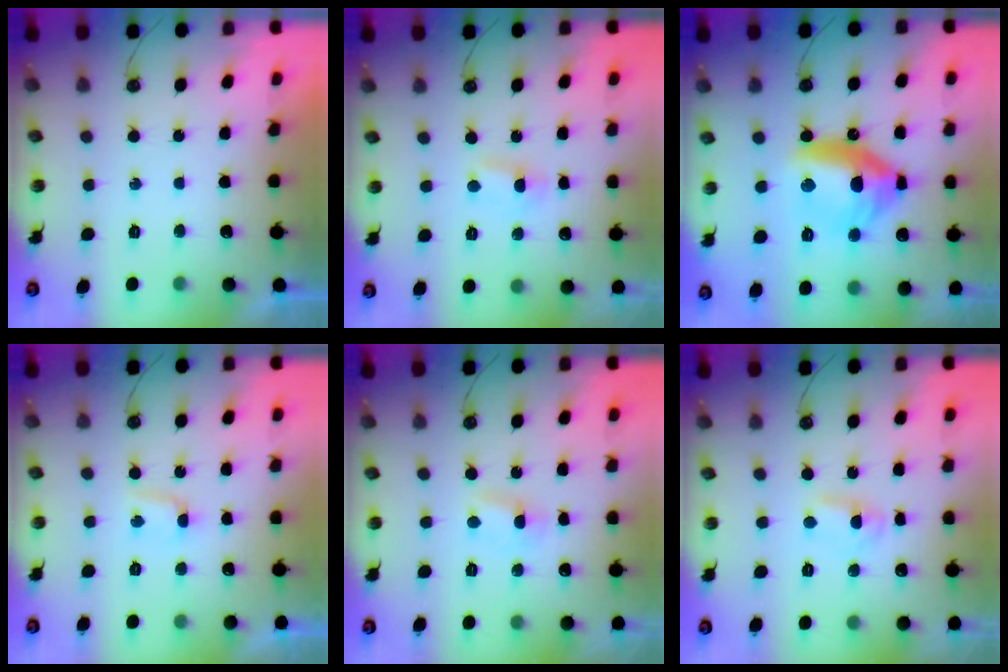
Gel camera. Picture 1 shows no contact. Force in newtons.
{"total": 1.5, "press": 1.3, "slide": 0.6}
{"total": 14.4, "press": 14.2, "slide": 2.5}
{"total": 2.5, "press": 2.3, "slide": 0.8}
{"total": 2.7, "press": 2.7, "slide": 0.2}
{"total": 2.9, "press": 2.9, "slide": 0.4}